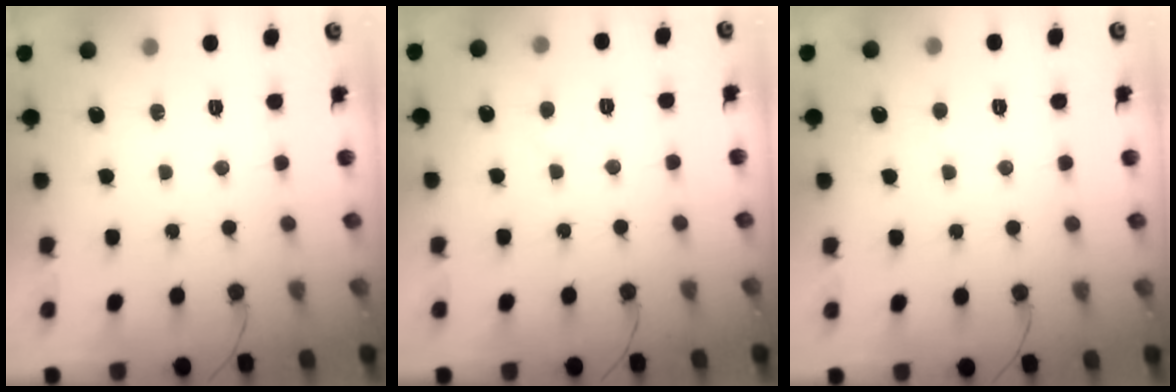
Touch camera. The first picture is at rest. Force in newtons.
{"total": 4.2, "press": 4.2, "slide": 0.5}
{"total": 2.7, "press": 2.7, "slide": 0.2}